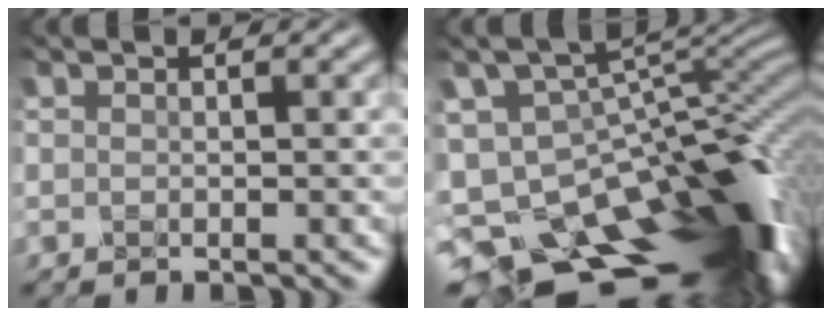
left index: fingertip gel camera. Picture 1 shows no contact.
{"total": 16.7, "force": [-8.3, 8.9, 11.4], "torque": [-0.153, 0.011, -0.106]}